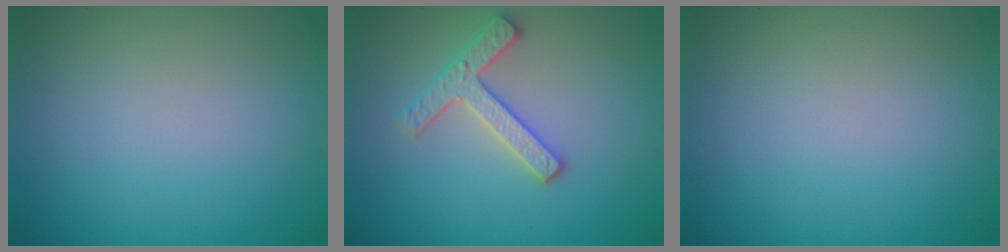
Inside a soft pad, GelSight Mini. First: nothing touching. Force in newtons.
{"total": 2.8, "press": 2.7, "slide": 0.9}
{"total": 0.0}